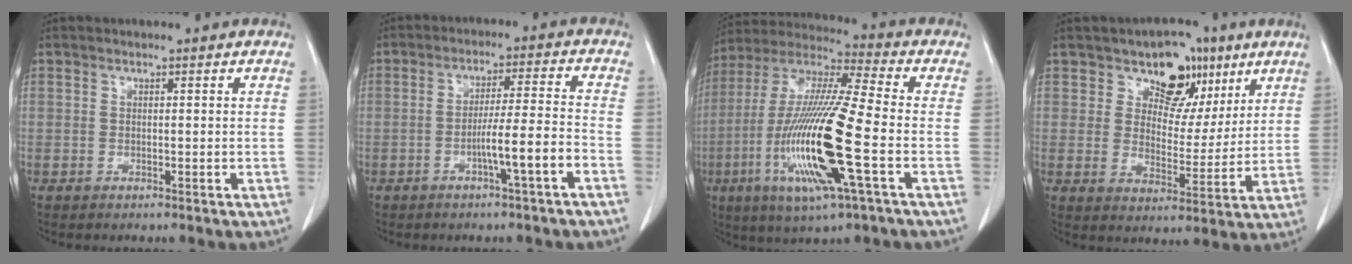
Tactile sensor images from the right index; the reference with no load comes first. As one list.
[{"total": 7.0, "force": [-3.1, -0.7, 6.2], "torque": [-0.104, 0.008, -0.052]}, {"total": 19.9, "force": [-5.5, 1.2, 19.0], "torque": [-0.404, -0.023, -0.107]}, {"total": 9.0, "force": [5.4, 5.9, 4.2], "torque": [-0.048, 0.010, 0.084]}]